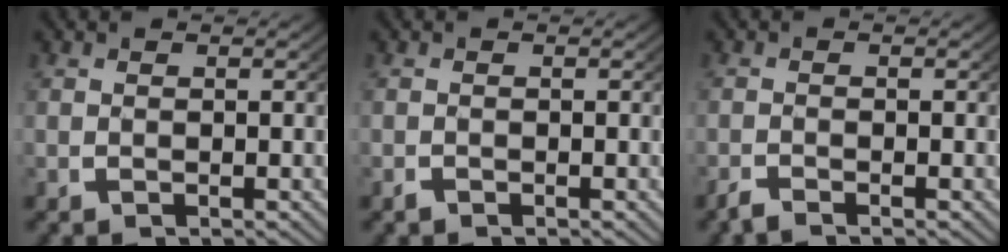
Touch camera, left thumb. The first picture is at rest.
{"total": 0.7, "force": [-0.6, 0.2, 0.1], "torque": [0.002, -0.005, -0.014]}
{"total": 1.5, "force": [-1.4, 0.4, 0.5], "torque": [-0.004, -0.004, -0.029]}